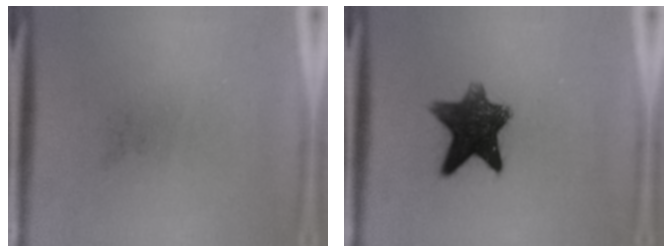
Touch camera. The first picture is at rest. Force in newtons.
{"total": 10.2}